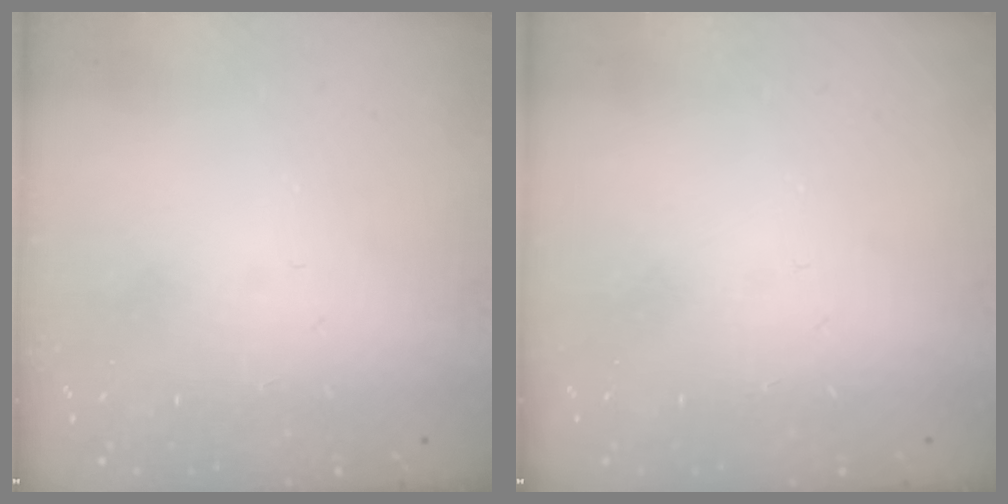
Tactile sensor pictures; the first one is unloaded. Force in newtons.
{"total": 0.0}